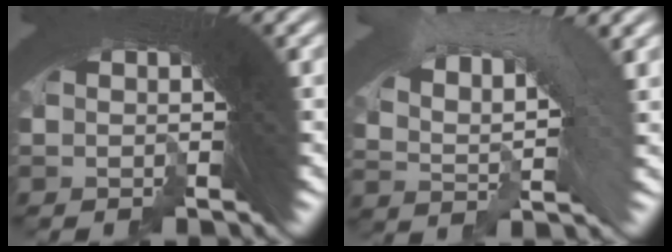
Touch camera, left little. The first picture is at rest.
{"total": 5.6, "force": [-0.8, 4.2, 3.6], "torque": [-0.061, 0.002, -0.019]}